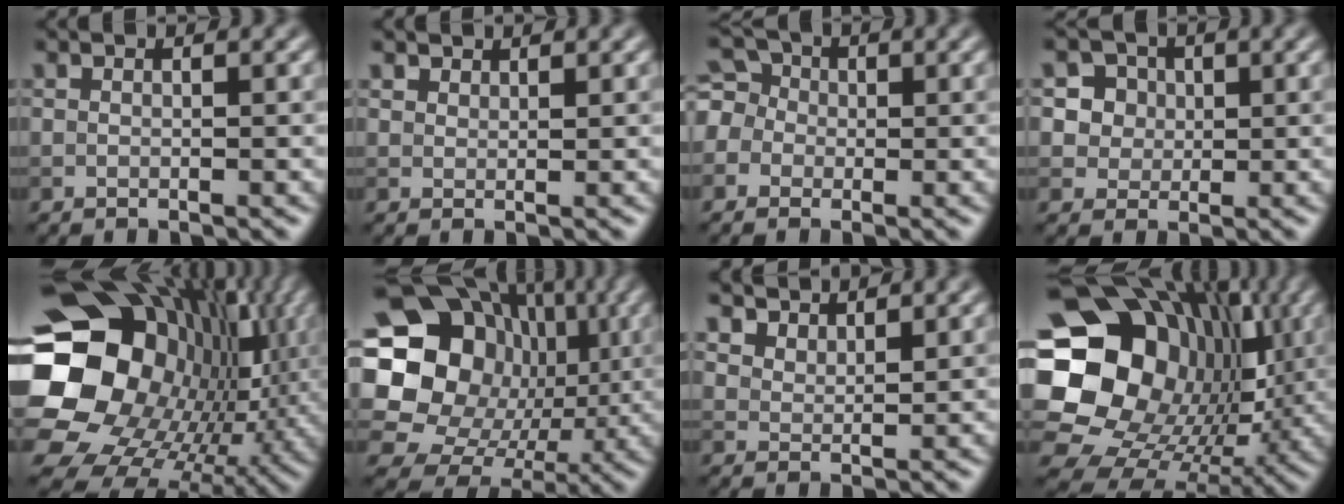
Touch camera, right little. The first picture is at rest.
{"total": 1.7, "force": [1.6, 0.7, 0.2], "torque": [-0.010, -0.004, 0.036]}
{"total": 4.3, "force": [-0.1, 4.0, 1.5], "torque": [-0.027, 0.028, -0.029]}
{"total": 5.3, "force": [2.3, 4.4, 1.9], "torque": [-0.028, 0.010, 0.032]}
{"total": 21.8, "force": [0.5, 18.3, 11.8], "torque": [-0.228, -0.034, -0.009]}
{"total": 18.5, "force": [2.5, 15.9, 9.0], "torque": [-0.188, 0.022, 0.039]}
{"total": 4.1, "force": [3.8, 1.4, 0.9], "torque": [-0.032, -0.014, 0.083]}
{"total": 19.9, "force": [2.6, 17.0, 9.9], "torque": [-0.196, -0.006, 0.049]}